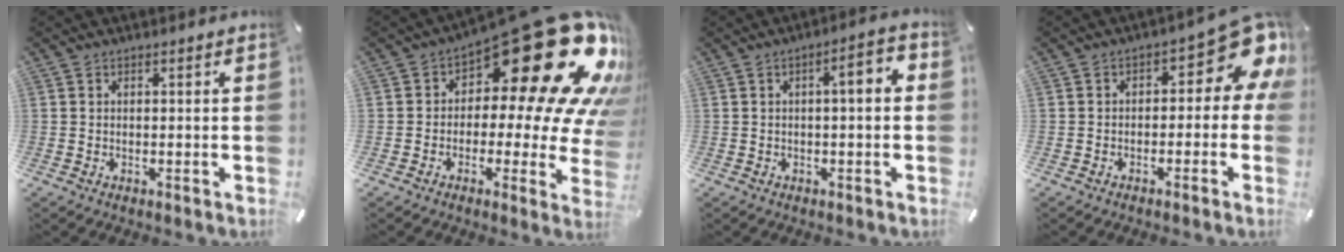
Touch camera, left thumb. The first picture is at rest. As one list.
[{"total": 29.8, "force": [12.4, 12.5, 24.0], "torque": [-0.302, -0.110, 0.224]}, {"total": 5.4, "force": [0.2, 1.6, 5.2], "torque": [-0.075, 0.004, -0.007]}, {"total": 11.4, "force": [3.8, 5.6, 9.1], "torque": [-0.108, -0.037, 0.063]}]